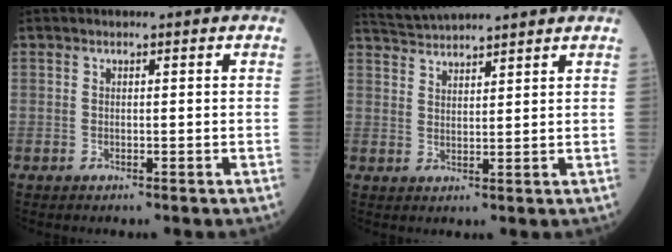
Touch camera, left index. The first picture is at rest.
{"total": 7.2, "force": [6.9, -0.3, 2.0], "torque": [-0.045, 0.034, 0.116]}